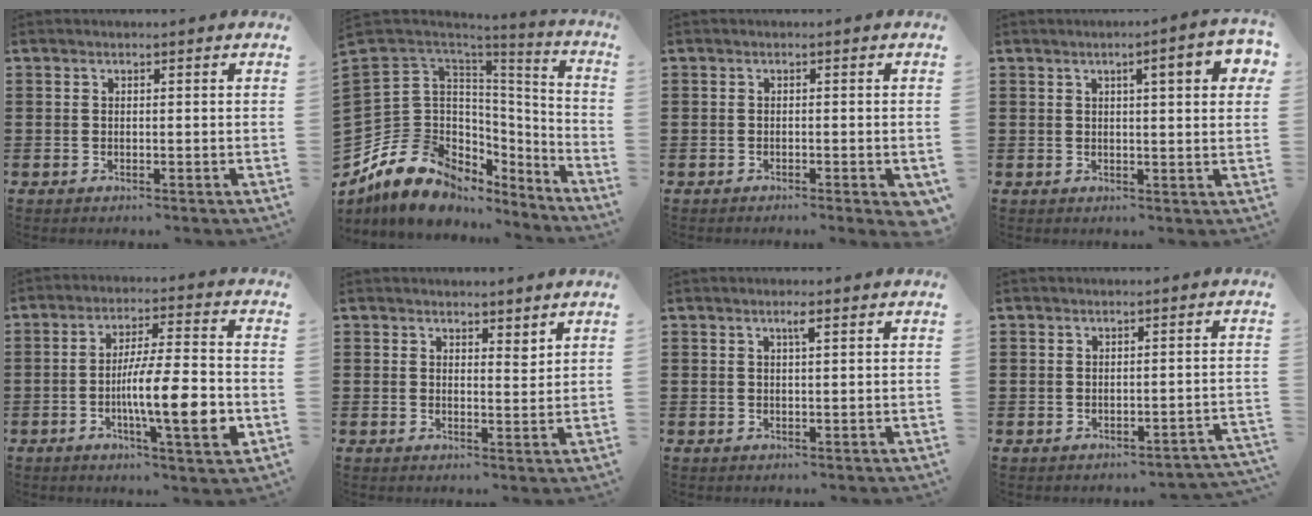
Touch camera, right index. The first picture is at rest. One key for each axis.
{"total": 14.0, "fx": -6.8, "fy": 10.6, "fz": 6.1, "tx": -0.173, "ty": -0.010, "tz": -0.115}
{"total": 1.0, "fx": -0.8, "fy": 0.1, "fz": 0.7, "tx": -0.014, "ty": -0.004, "tz": -0.014}
{"total": 5.5, "fx": 1.9, "fy": 0.9, "fz": 5.1, "tx": -0.076, "ty": -0.004, "tz": 0.024}
{"total": 11.8, "fx": -3.3, "fy": 2.0, "fz": 11.2, "tx": -0.179, "ty": -0.009, "tz": -0.061}
{"total": 1.5, "fx": 1.4, "fy": 0.6, "fz": 0.4, "tx": -0.001, "ty": 0.000, "tz": 0.025}
{"total": 1.5, "fx": 0.7, "fy": 0.1, "fz": 1.3, "tx": -0.026, "ty": 0.001, "tz": 0.011}
{"total": 1.7, "fx": -1.6, "fy": 0.5, "fz": 0.0, "tx": -0.008, "ty": 0.001, "tz": -0.035}